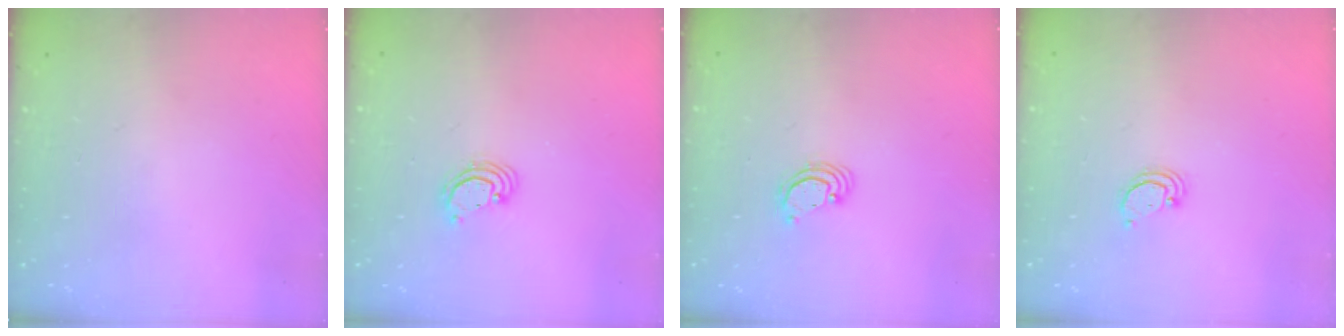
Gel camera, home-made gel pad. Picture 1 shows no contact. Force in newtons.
{"total": 2.4, "press": 2.4, "slide": 0.1}
{"total": 2.2, "press": 2.2, "slide": 0.1}
{"total": 2.2, "press": 2.2, "slide": 0.2}